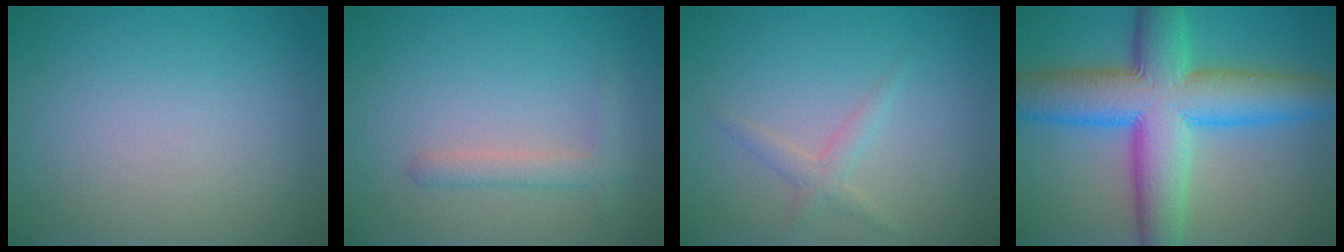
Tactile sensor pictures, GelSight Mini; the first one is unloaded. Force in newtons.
{"total": 1.8, "press": 1.8, "slide": 0.1}
{"total": 1.5, "press": 1.5, "slide": 0.1}
{"total": 11.7, "press": 11.7, "slide": 0.1}